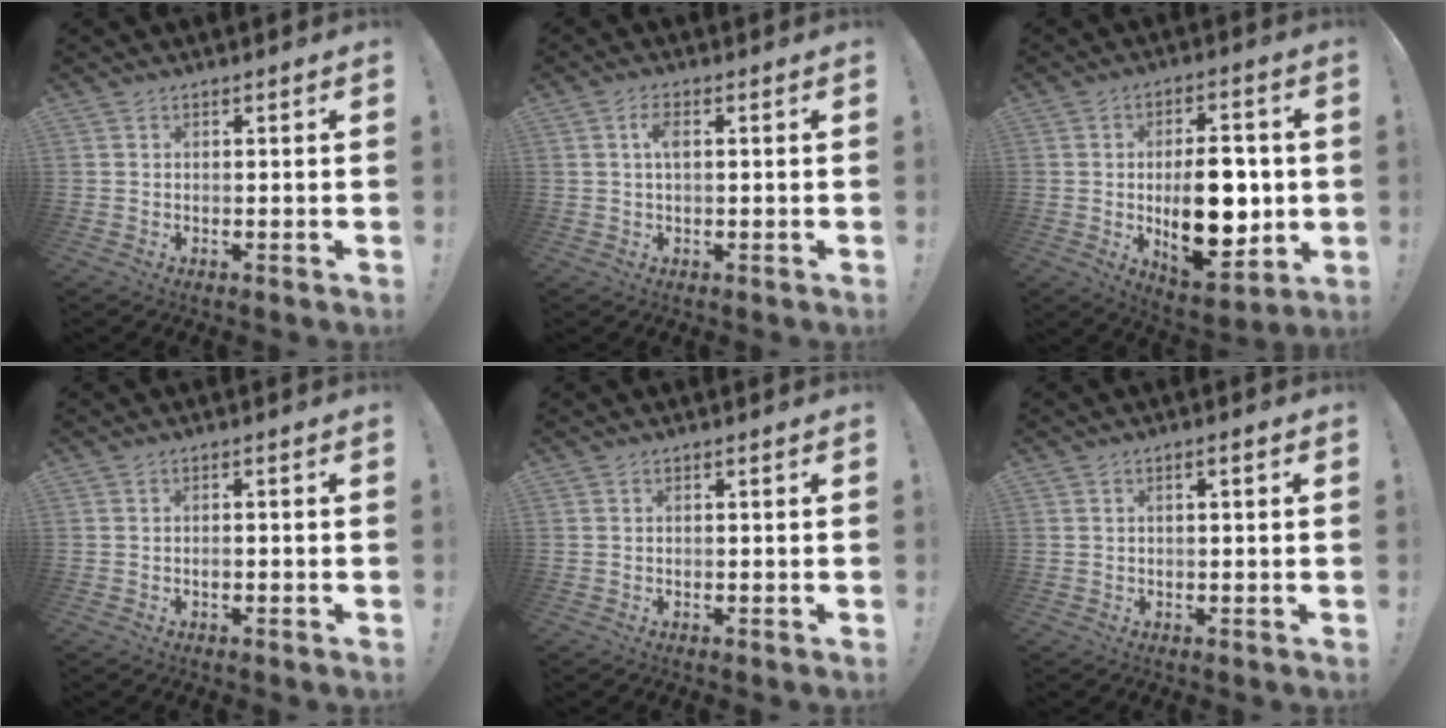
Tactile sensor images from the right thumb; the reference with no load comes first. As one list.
[{"total": 3.6, "force": [0.9, 1.5, 3.1], "torque": [-0.052, 0.002, 0.013]}, {"total": 17.7, "force": [-1.1, 9.4, 14.9], "torque": [-0.215, -0.010, -0.015]}, {"total": 1.0, "force": [-0.7, 0.2, 0.6], "torque": [-0.011, -0.001, -0.013]}, {"total": 0.0}, {"total": 1.8, "force": [0.0, 0.3, 1.8], "torque": [-0.025, 0.001, -0.002]}]